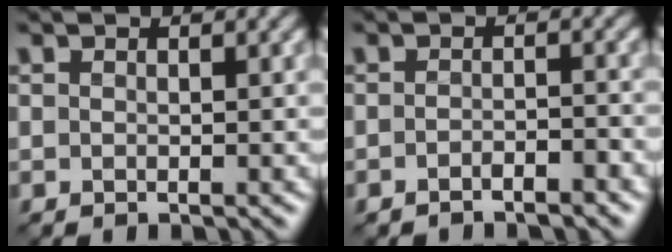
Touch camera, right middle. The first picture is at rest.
{"total": 1.7, "force": [-1.5, 0.2, 0.9], "torque": [-0.016, 0.004, -0.028]}